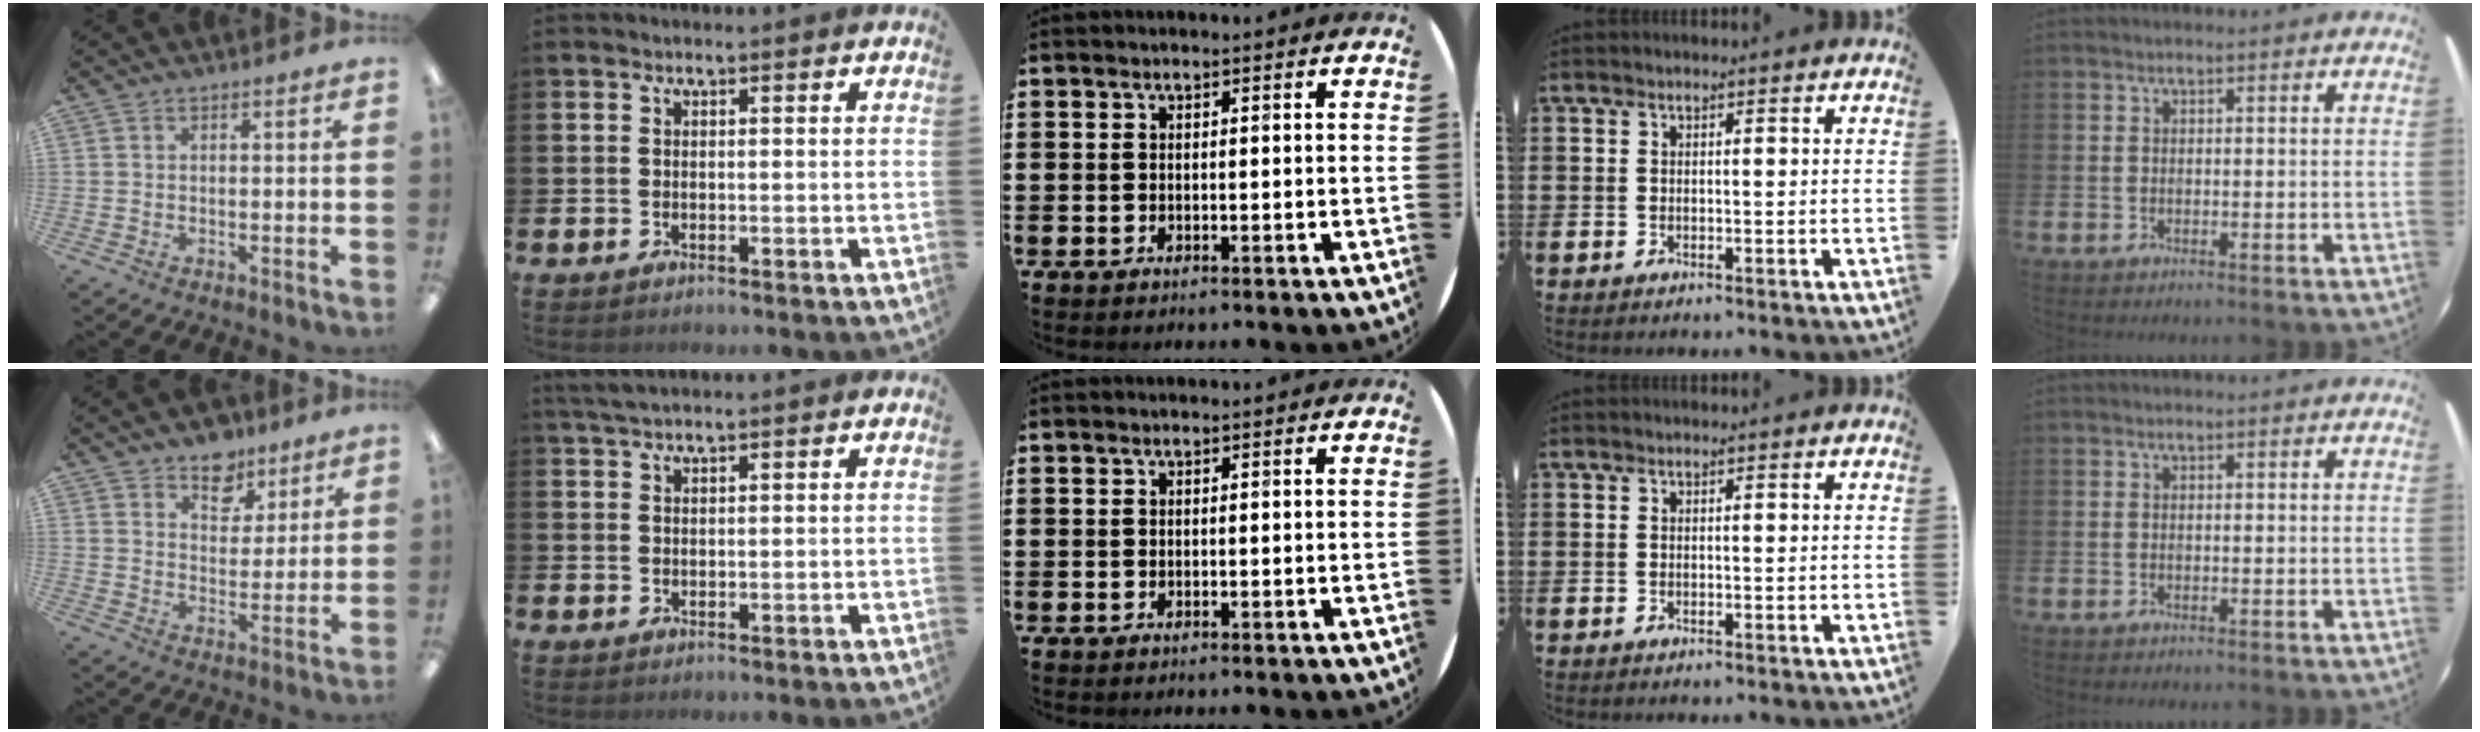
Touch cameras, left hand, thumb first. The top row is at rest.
{"thumb": {"total": 8.4, "force": [6.5, 5.0, 1.7], "torque": [-0.015, -0.043, 0.118]}, "index": {"total": 2.3, "force": [2.0, 0.4, 1.2], "torque": [-0.025, 0.004, 0.036]}}